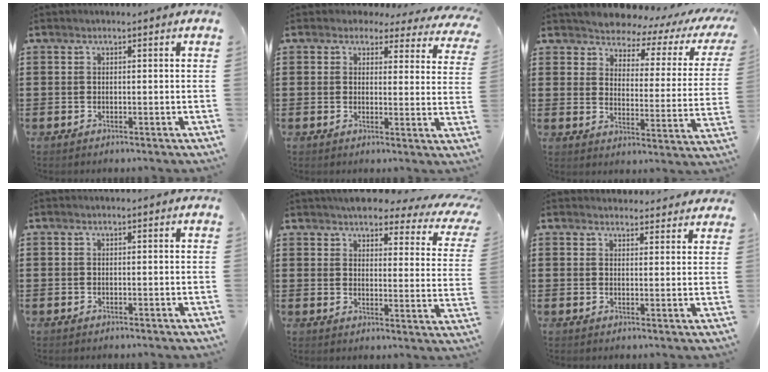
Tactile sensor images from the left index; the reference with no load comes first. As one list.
[{"total": 3.0, "force": [2.6, 1.2, 1.0], "torque": [-0.026, -0.009, 0.042]}, {"total": 3.7, "force": [3.6, 0.8, 0.6], "torque": [-0.032, -0.037, 0.053]}, {"total": 0.0}, {"total": 5.1, "force": [4.4, 1.2, 2.1], "torque": [-0.056, -0.025, 0.072]}, {"total": 2.8, "force": [2.7, 0.6, -0.1], "torque": [0.001, -0.010, 0.050]}]